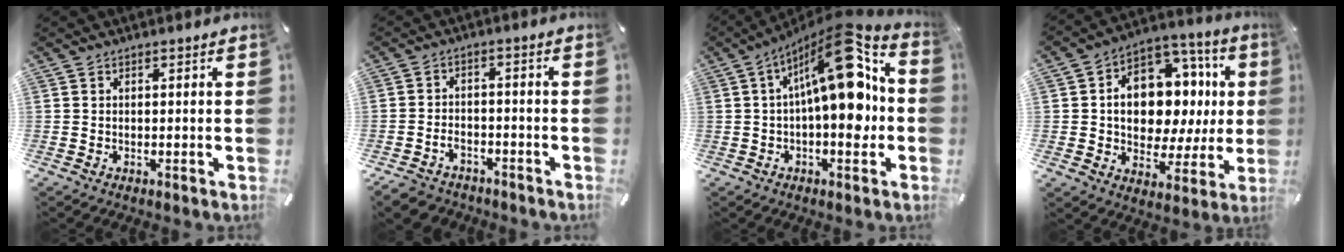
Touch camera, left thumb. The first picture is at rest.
{"total": 4.4, "force": [-2.9, 3.0, 1.6], "torque": [-0.037, 0.011, -0.057]}
{"total": 17.5, "force": [2.4, 6.9, 15.9], "torque": [-0.234, -0.029, 0.034]}
{"total": 15.2, "force": [2.2, 11.4, 9.8], "torque": [-0.139, -0.022, 0.045]}